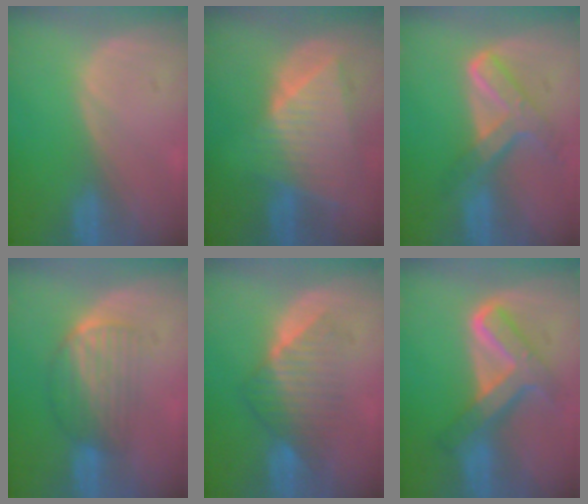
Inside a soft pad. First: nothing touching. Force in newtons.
{"total": 8.9, "press": 7.8, "slide": 4.2}
{"total": 7.6, "press": 6.3, "slide": 4.3}
{"total": 6.9, "press": 5.8, "slide": 3.7}
{"total": 6.7, "press": 6.4, "slide": 2.1}
{"total": 7.7, "press": 7.7, "slide": 0.5}